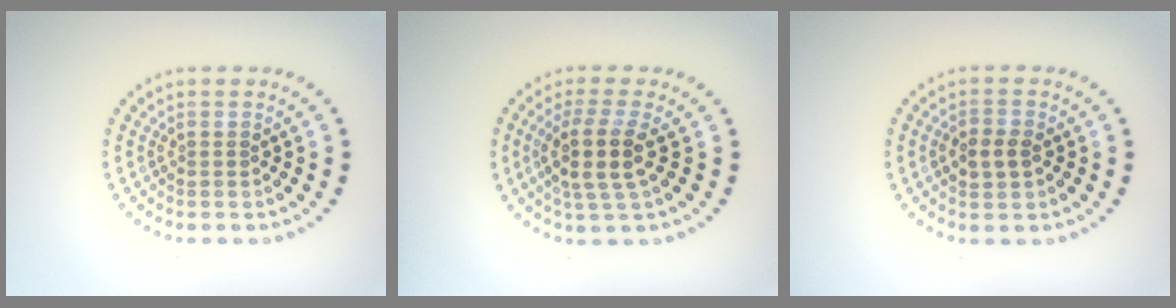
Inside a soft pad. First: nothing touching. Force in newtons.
{"total": 3.7, "press": 3.0, "slide": 2.1}
{"total": 2.0, "press": 2.0, "slide": 0.2}